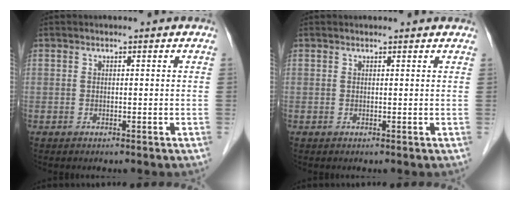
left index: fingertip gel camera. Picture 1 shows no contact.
{"total": 2.6, "force": [2.5, 0.5, 0.5], "torque": [-0.014, 0.016, 0.023]}